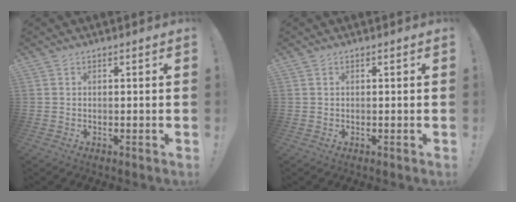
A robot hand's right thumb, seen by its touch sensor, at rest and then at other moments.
{"total": 0.0}